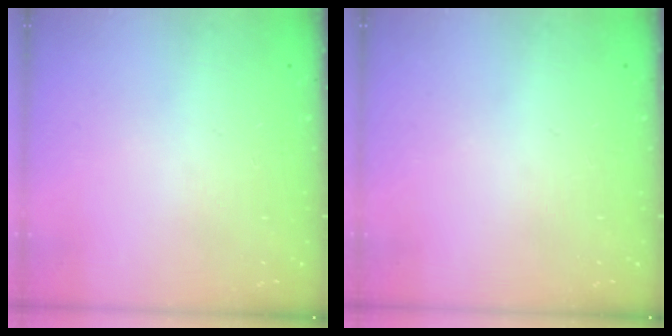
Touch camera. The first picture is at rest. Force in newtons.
{"total": 0.0}